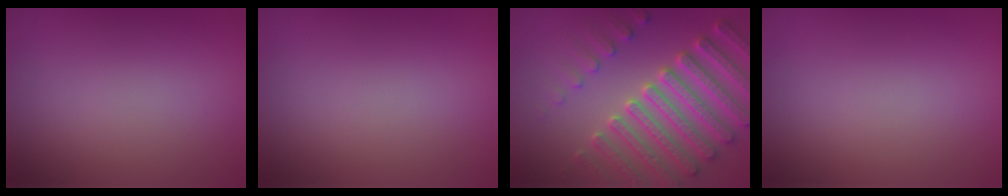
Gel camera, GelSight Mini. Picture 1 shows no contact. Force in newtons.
{"total": 0.0}
{"total": 7.6, "press": 7.3, "slide": 1.9}
{"total": 0.0}